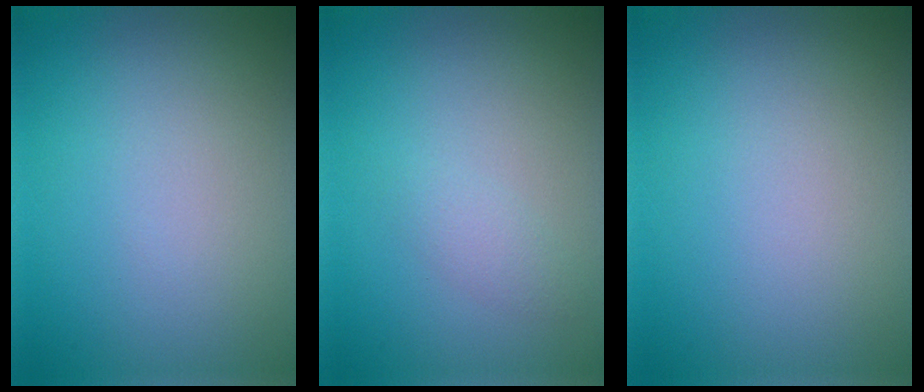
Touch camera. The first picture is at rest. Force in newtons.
{"total": 1.2, "press": 1.2, "slide": 0.0}
{"total": 0.0}